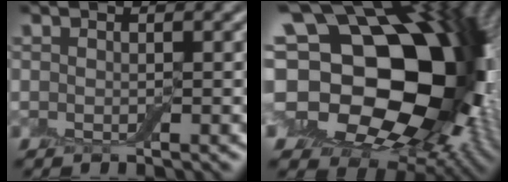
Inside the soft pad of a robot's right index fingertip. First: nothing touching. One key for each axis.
{"total": 20.8, "fx": -0.2, "fy": 14.8, "fz": 14.7, "tx": -0.240, "ty": 0.002, "tz": -0.003}